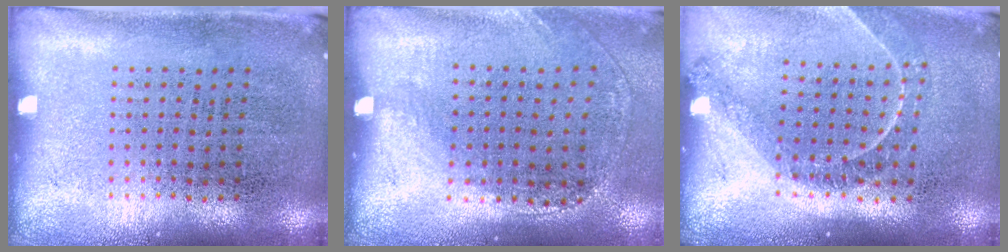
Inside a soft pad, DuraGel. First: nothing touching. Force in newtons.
{"total": 1.4, "press": 1.0, "slide": 1.0}
{"total": 1.2, "press": 1.2, "slide": 0.3}